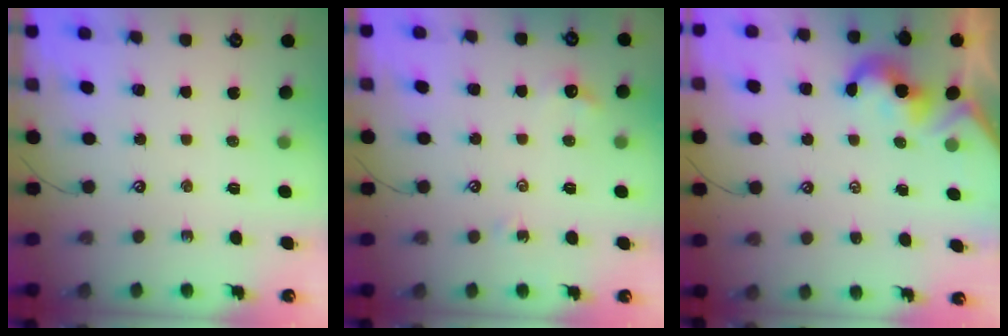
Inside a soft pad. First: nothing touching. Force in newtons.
{"total": 3.5, "press": 3.4, "slide": 0.6}
{"total": 1.9, "press": 1.9, "slide": 0.5}